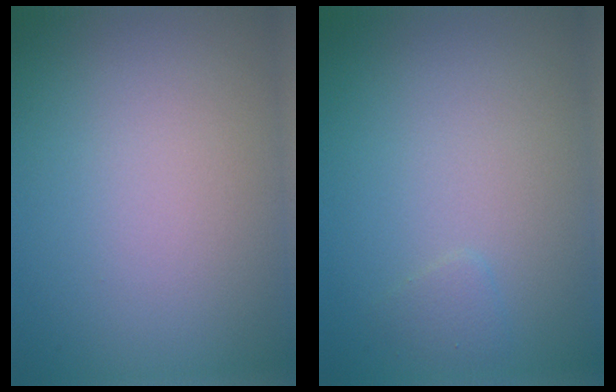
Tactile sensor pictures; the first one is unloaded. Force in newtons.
{"total": 0.7, "press": 0.7, "slide": 0.1}